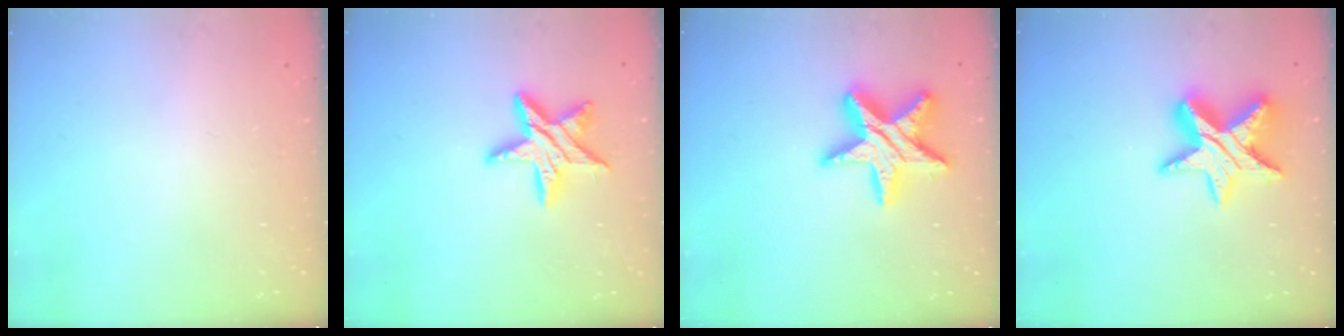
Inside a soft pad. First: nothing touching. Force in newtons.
{"total": 13.8, "press": 13.8, "slide": 0.7}
{"total": 16.3, "press": 16.2, "slide": 1.2}
{"total": 14.6, "press": 14.5, "slide": 0.9}